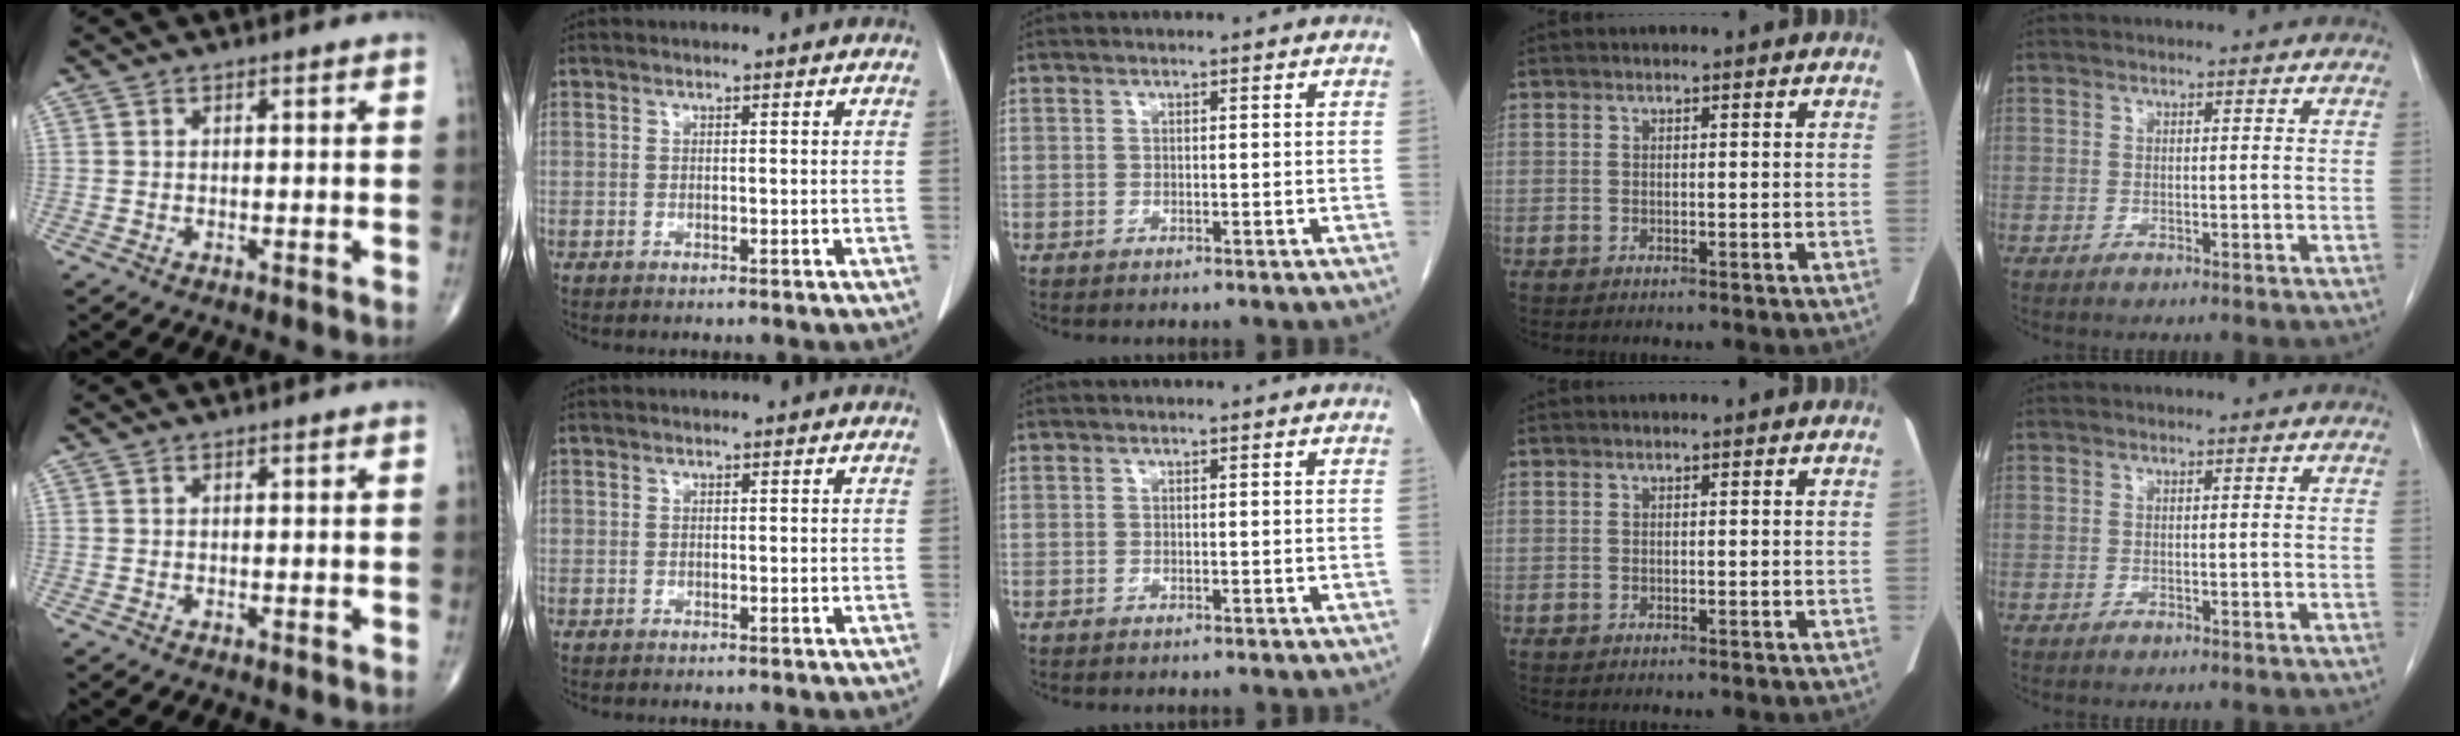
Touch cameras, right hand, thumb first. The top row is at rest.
{}